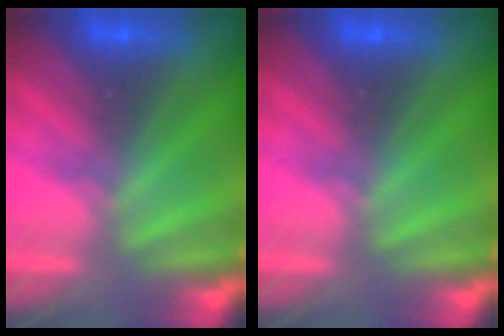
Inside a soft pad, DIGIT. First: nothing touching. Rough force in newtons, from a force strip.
{"total": 0.0}